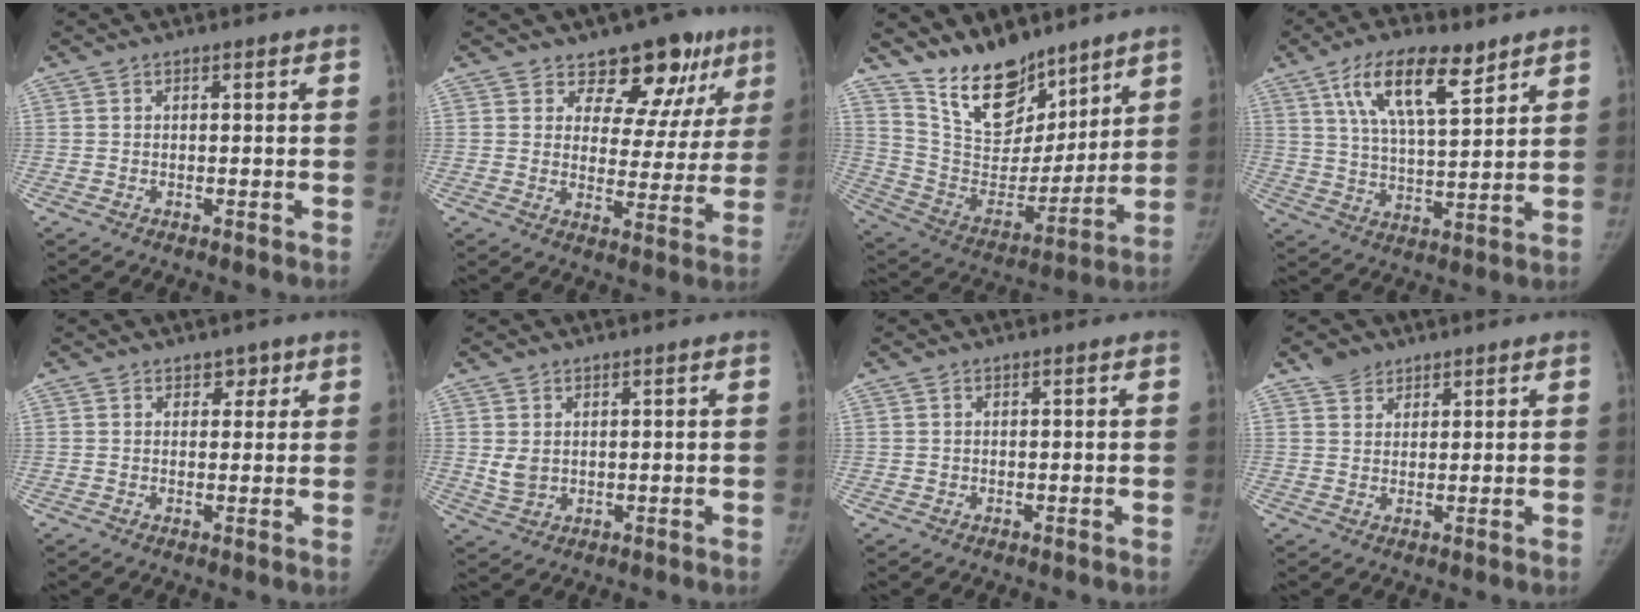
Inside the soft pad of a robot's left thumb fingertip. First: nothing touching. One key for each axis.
{"total": 13.2, "fx": 9.0, "fy": 7.8, "fz": 5.7, "tx": -0.009, "ty": -0.046, "tz": 0.111}
{"total": 17.4, "fx": 13.6, "fy": 8.0, "fz": 7.3, "tx": -0.079, "ty": -0.085, "tz": 0.252}
{"total": 13.8, "fx": 7.8, "fy": 5.1, "fz": 10.2, "tx": -0.160, "ty": -0.028, "tz": 0.142}
{"total": 2.5, "fx": 1.5, "fy": 1.7, "fz": 0.9, "tx": 0.012, "ty": -0.007, "tz": 0.018}
{"total": 3.3, "fx": 1.0, "fy": 2.5, "fz": 2.0, "tx": -0.036, "ty": -0.012, "tz": 0.028}
{"total": 0.6, "fx": 0.4, "fy": 0.5, "fz": 0.1, "tx": 0.003, "ty": -0.001, "tz": 0.005}
{"total": 3.5, "fx": 2.6, "fy": 2.3, "fz": 0.6, "tx": 0.008, "ty": -0.011, "tz": 0.046}